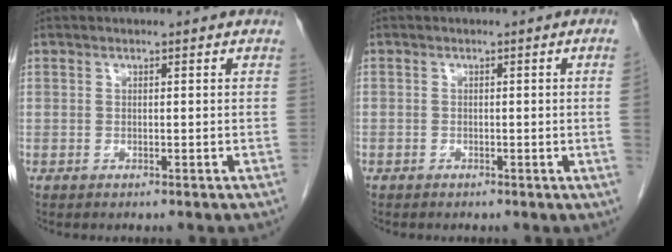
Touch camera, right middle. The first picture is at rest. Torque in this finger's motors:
{"motor_torque": [0.74, -1.40, -0.40, -0.21]}